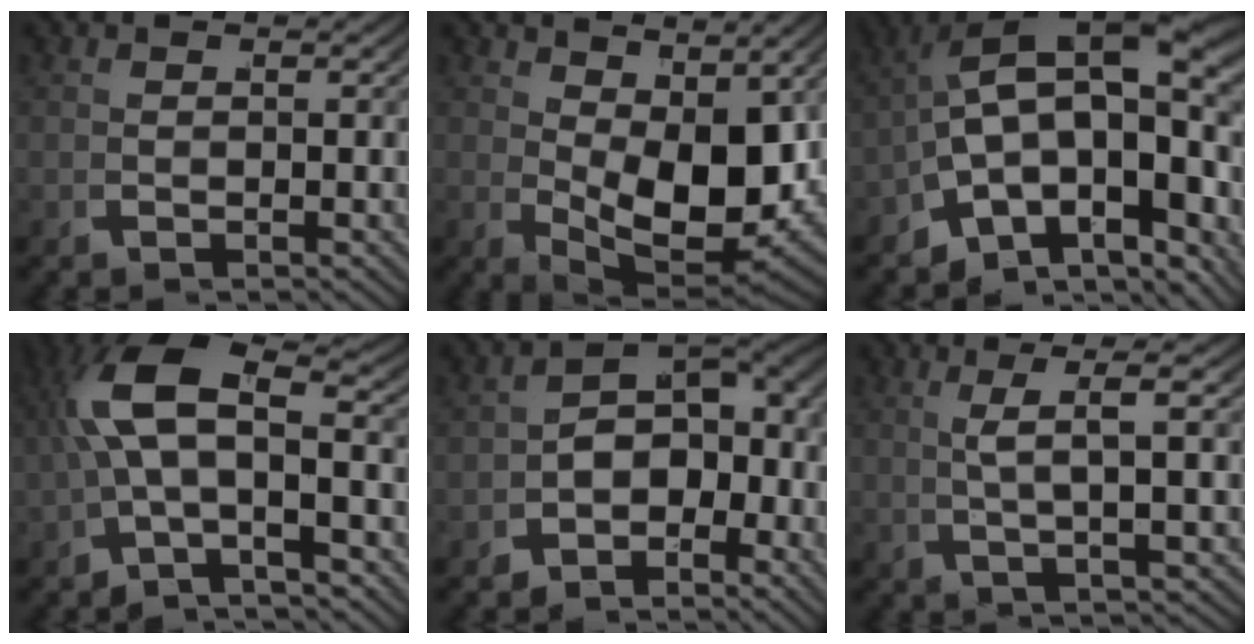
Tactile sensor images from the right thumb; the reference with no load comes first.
{"total": 10.0, "force": [1.6, 5.4, 8.2], "torque": [-0.146, -0.039, 0.048]}
{"total": 15.7, "force": [-1.5, 10.3, 11.7], "torque": [-0.223, -0.056, -0.005]}
{"total": 8.8, "force": [0.5, 4.8, 7.3], "torque": [-0.162, -0.010, 0.013]}
{"total": 7.6, "force": [-0.6, 5.1, 5.6], "torque": [-0.080, -0.008, -0.009]}
{"total": 6.0, "force": [2.6, 0.5, 5.4], "torque": [-0.081, 0.023, 0.039]}